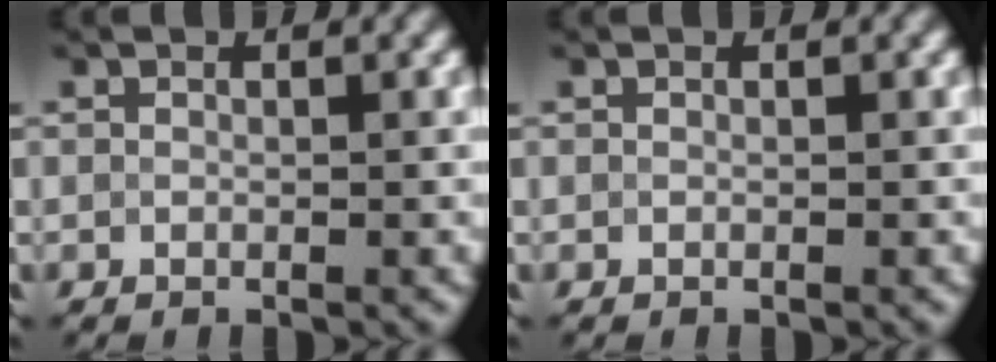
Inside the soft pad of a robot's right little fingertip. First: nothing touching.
{"total": 0.0}